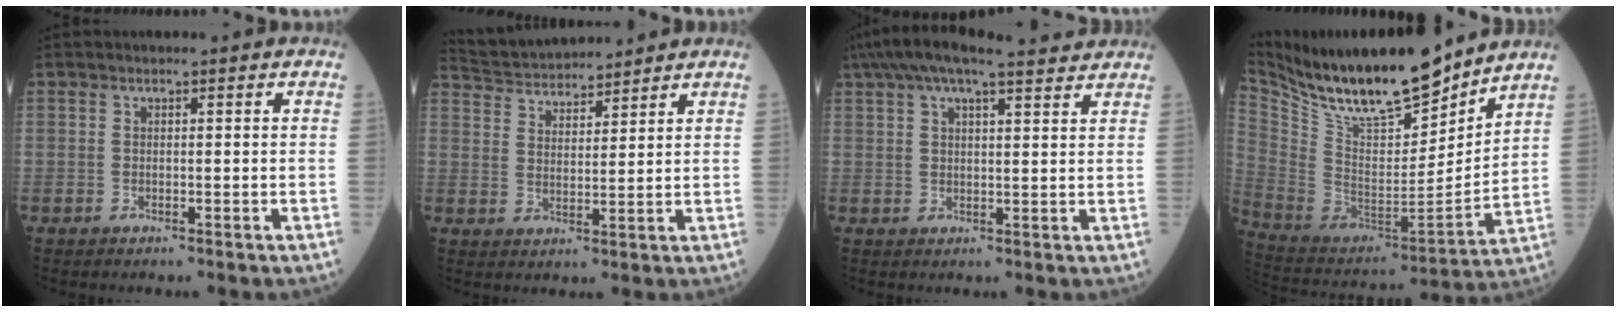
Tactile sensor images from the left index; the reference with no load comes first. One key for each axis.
{"total": 8.8, "fx": 8.5, "fy": 1.0, "fz": 1.8, "tx": -0.045, "ty": 0.024, "tz": 0.153}
{"total": 13.8, "fx": 11.4, "fy": 2.6, "fz": 7.3, "tx": -0.137, "ty": 0.048, "tz": 0.167}
{"total": 21.5, "fx": 18.0, "fy": 4.1, "fz": 10.9, "tx": -0.209, "ty": -0.025, "tz": 0.323}